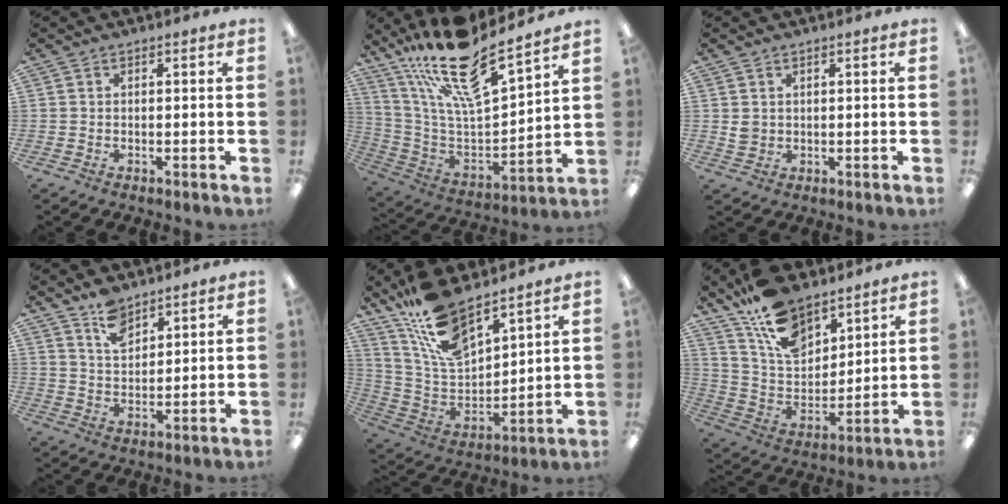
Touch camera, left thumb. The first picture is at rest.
{"total": 20.3, "force": [16.0, 5.5, 11.3], "torque": [-0.208, -0.113, 0.275]}
{"total": 2.4, "force": [1.1, 2.0, 0.7], "torque": [-0.008, -0.001, 0.019]}
{"total": 7.4, "force": [5.8, 3.6, 2.9], "torque": [-0.050, -0.030, 0.105]}
{"total": 16.2, "force": [12.9, 5.7, 8.1], "torque": [-0.184, -0.070, 0.236]}
{"total": 16.0, "force": [11.3, 8.1, 8.0], "torque": [-0.158, -0.053, 0.212]}